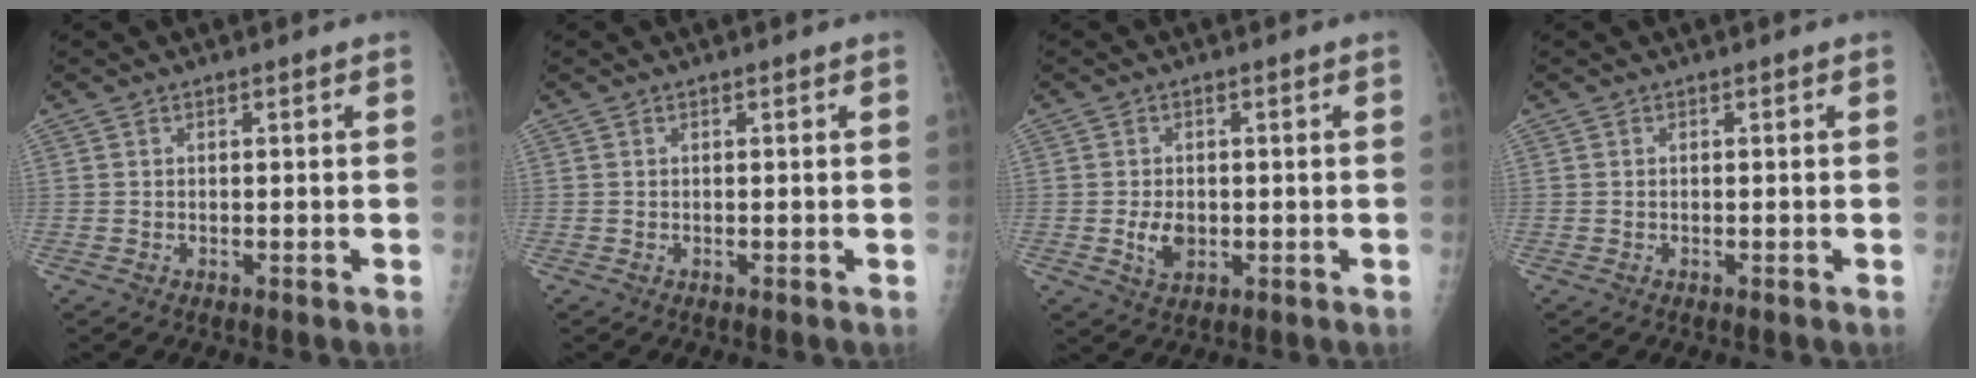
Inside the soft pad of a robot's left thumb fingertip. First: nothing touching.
{"total": 0.0}
{"total": 4.1, "force": [-0.5, 2.8, 2.9], "torque": [-0.046, -0.003, -0.001]}
{"total": 0.0}